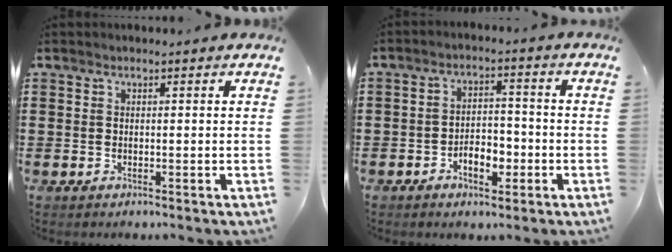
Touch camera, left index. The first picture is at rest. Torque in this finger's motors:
{"motor_torque": [0.59, 0.58, 0.28, 0.07]}